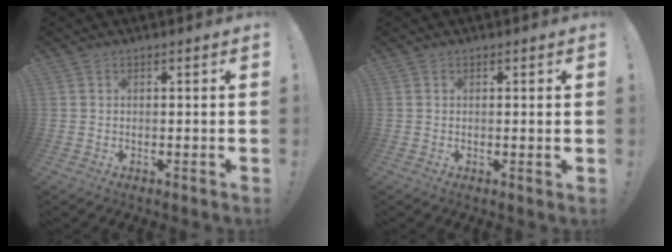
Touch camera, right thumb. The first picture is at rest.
{"total": 1.0, "force": [0.5, -0.1, 0.8], "torque": [-0.010, -0.002, 0.006]}